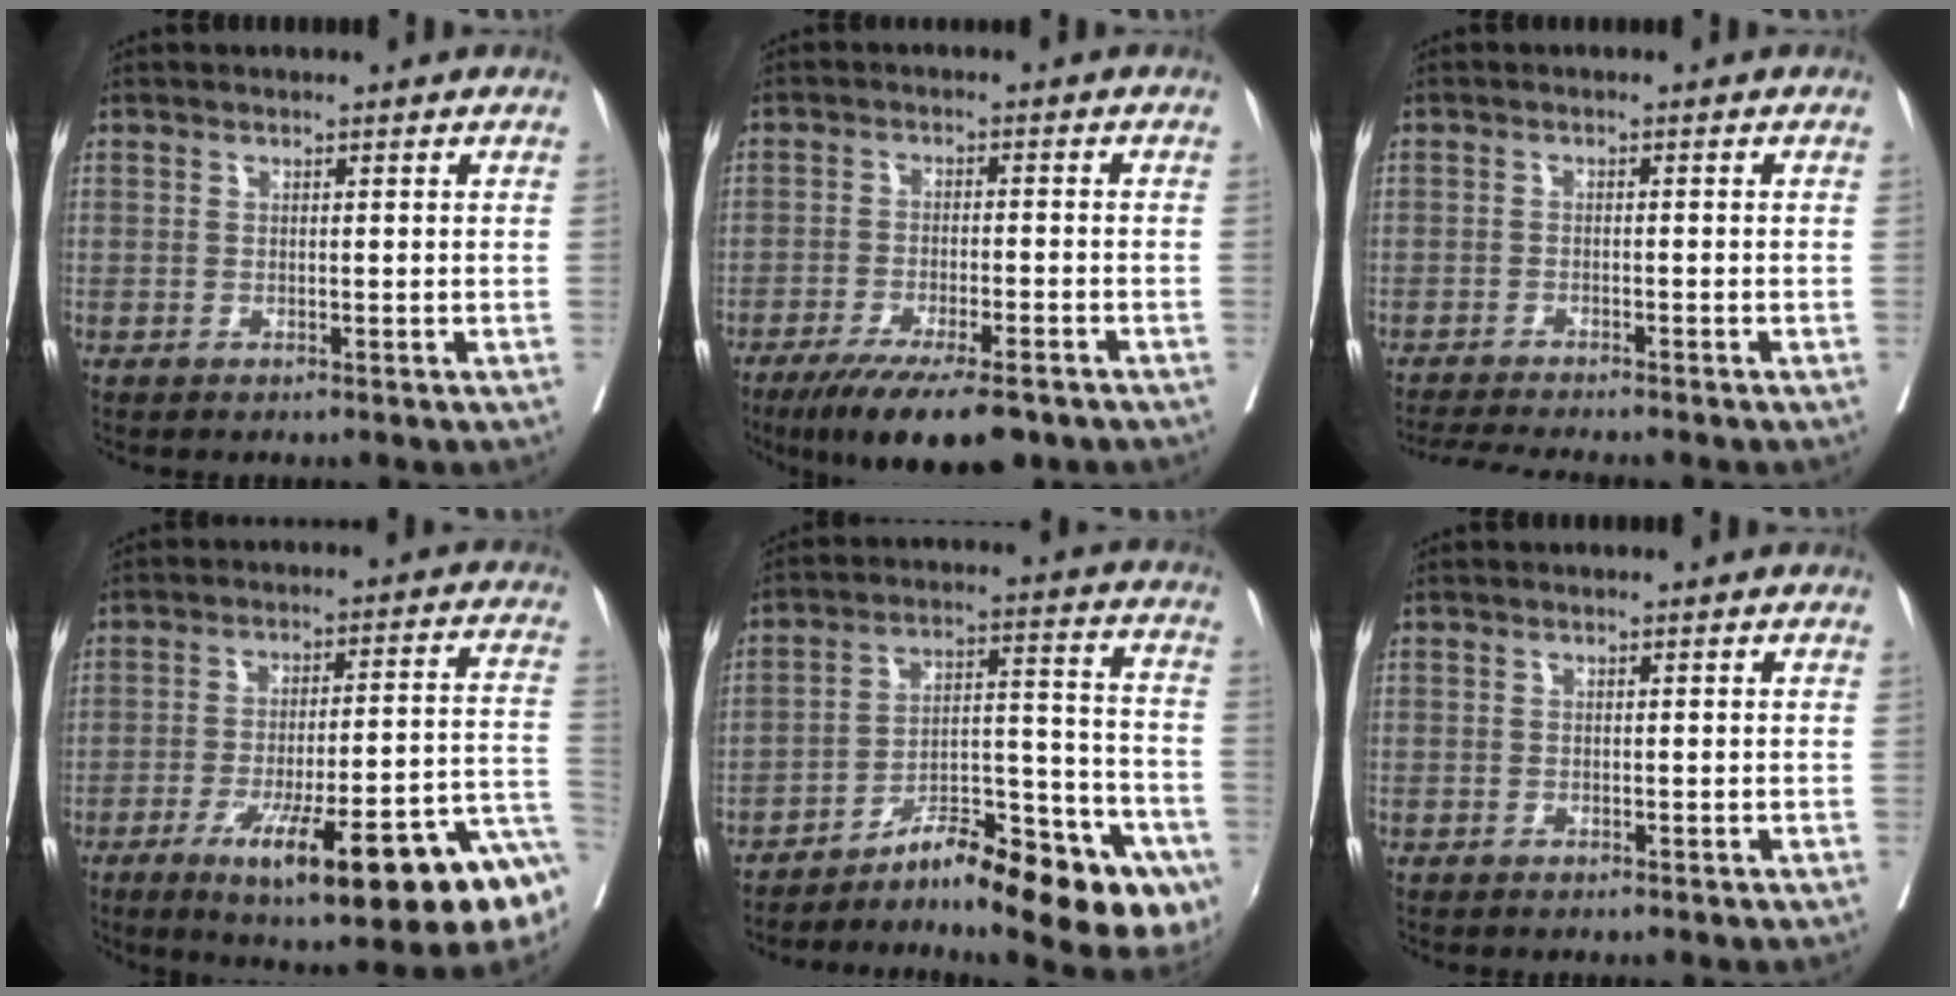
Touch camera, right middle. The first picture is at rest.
{"total": 12.7, "force": [-9.4, 2.3, 8.1], "torque": [-0.121, -0.024, -0.148]}
{"total": 7.8, "force": [-7.1, 0.1, 3.3], "torque": [-0.040, -0.014, -0.109]}
{"total": 20.9, "force": [-11.0, 2.9, 17.5], "torque": [-0.178, -0.003, -0.161]}
{"total": 20.6, "force": [-14.3, 4.1, 14.2], "torque": [-0.143, 0.043, -0.217]}
{"total": 1.0, "force": [-0.6, 0.8, 0.0], "torque": [-0.005, 0.006, -0.011]}